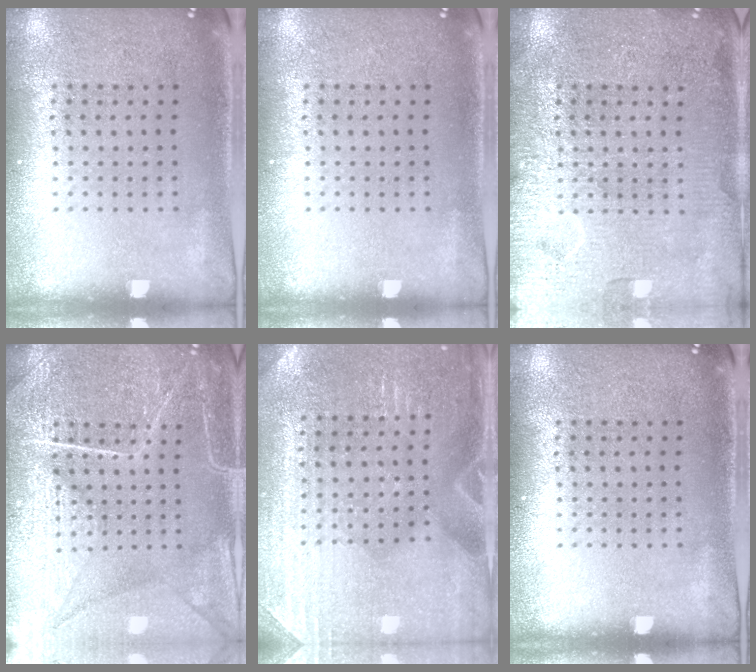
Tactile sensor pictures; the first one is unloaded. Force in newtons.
{"total": 0.0}
{"total": 5.5, "press": 5.4, "slide": 0.7}
{"total": 6.9, "press": 6.8, "slide": 0.9}
{"total": 3.0, "press": 3.0, "slide": 0.2}
{"total": 0.0}